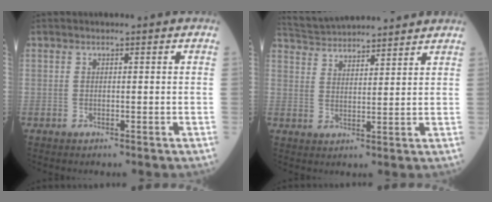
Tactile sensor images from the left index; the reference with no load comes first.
{"total": 12.6, "force": [12.0, 1.6, 3.4], "torque": [-0.069, 0.035, 0.191]}